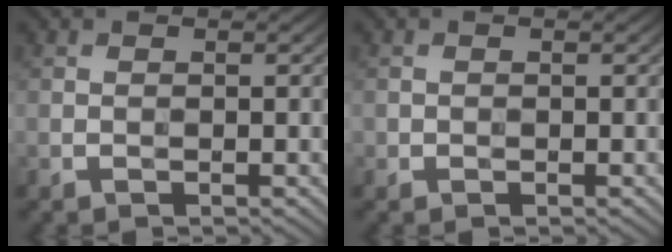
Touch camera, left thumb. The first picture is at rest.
{"total": 0.6, "force": [-0.1, 0.6, 0.1], "torque": [0.002, -0.004, -0.005]}